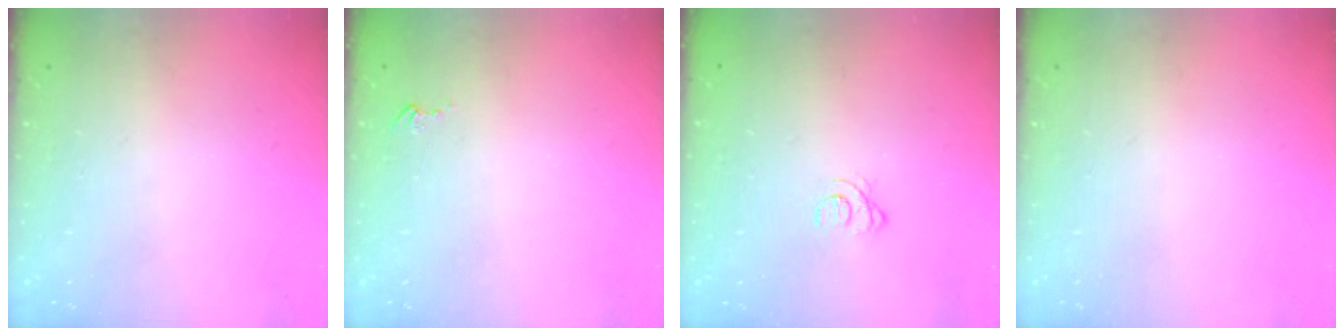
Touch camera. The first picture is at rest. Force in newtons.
{"total": 2.7, "press": 2.7, "slide": 0.3}
{"total": 1.5, "press": 1.5, "slide": 0.2}
{"total": 0.0}